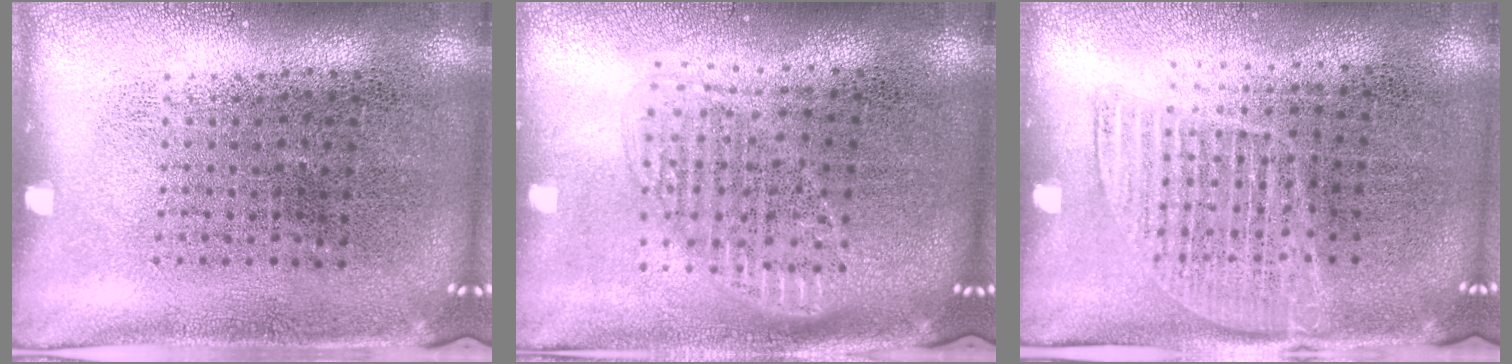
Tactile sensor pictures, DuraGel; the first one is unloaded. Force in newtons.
{"total": 1.6, "press": 1.3, "slide": 0.8}
{"total": 1.3, "press": 1.1, "slide": 0.6}